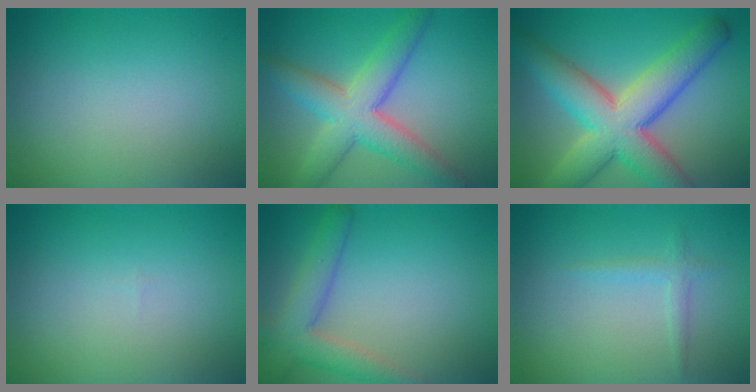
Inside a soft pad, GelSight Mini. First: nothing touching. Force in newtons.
{"total": 6.9, "press": 6.9, "slide": 0.1}
{"total": 10.2, "press": 10.2, "slide": 0.4}
{"total": 0.0}
{"total": 4.7, "press": 4.7, "slide": 0.4}
{"total": 1.4, "press": 1.4, "slide": 0.1}